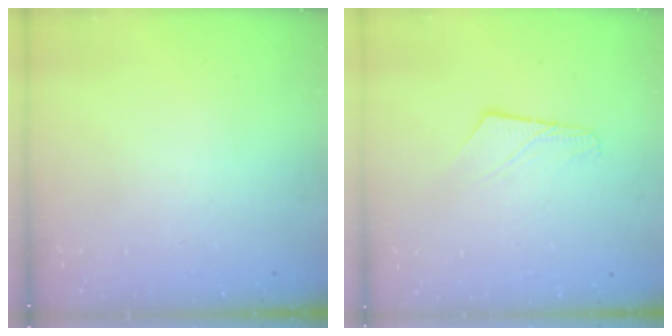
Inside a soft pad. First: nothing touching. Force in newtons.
{"total": 7.2, "press": 7.2, "slide": 0.9}